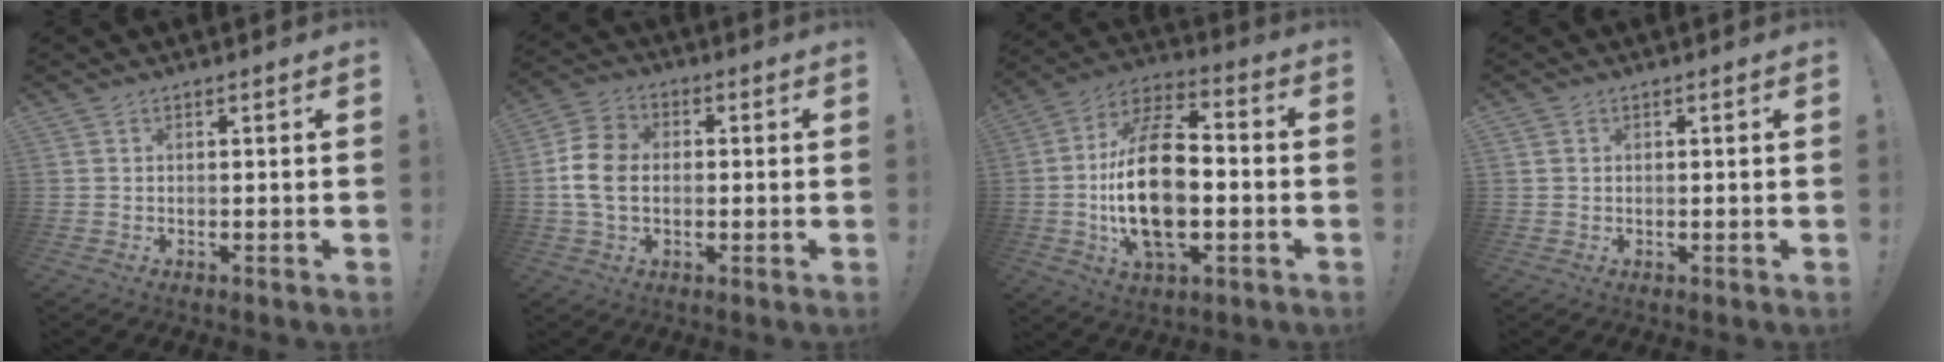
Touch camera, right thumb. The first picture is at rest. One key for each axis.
{"total": 11.1, "fx": -0.6, "fy": 8.1, "fz": 7.6, "tx": -0.141, "ty": 0.007, "tz": -0.011}
{"total": 22.6, "fx": -2.4, "fy": 12.1, "fz": 18.9, "tx": -0.346, "ty": 0.006, "tz": -0.040}
{"total": 0.9, "fx": 0.4, "fy": 0.8, "fz": 0.1, "tx": 0.000, "ty": 0.003, "tz": 0.007}